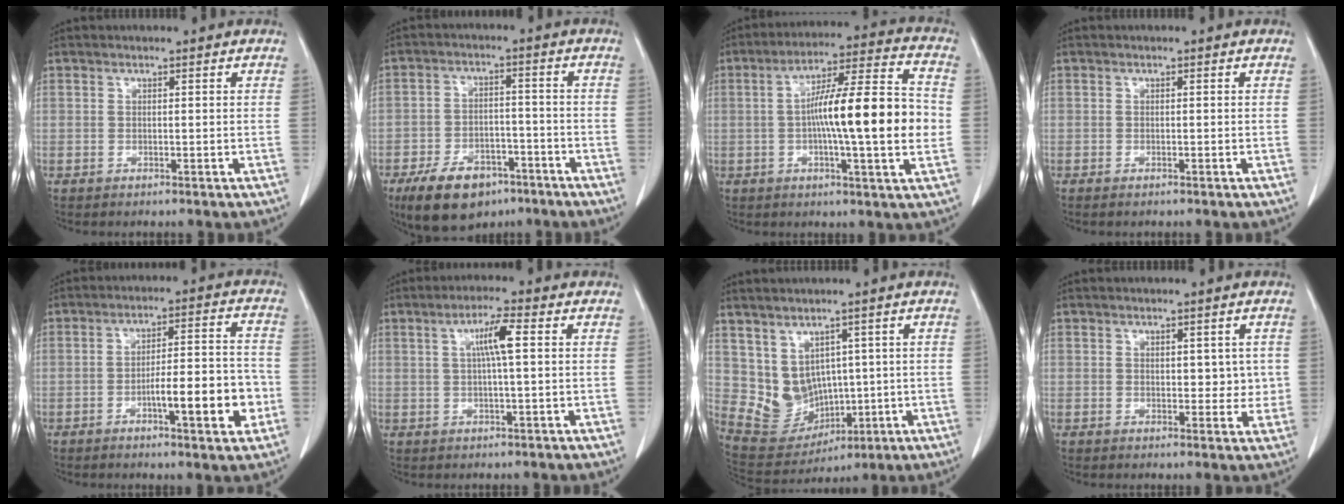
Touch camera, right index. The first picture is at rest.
{"total": 10.9, "force": [-7.2, 5.8, 5.9], "torque": [-0.107, -0.001, -0.117]}
{"total": 16.9, "force": [-0.9, 1.3, 16.8], "torque": [-0.265, 0.012, -0.023]}
{"total": 0.7, "force": [-0.4, 0.2, 0.6], "torque": [-0.010, -0.002, -0.008]}
{"total": 11.0, "force": [-3.7, 2.0, 10.1], "torque": [-0.152, 0.015, -0.054]}
{"total": 5.1, "force": [1.1, 0.3, 5.0], "torque": [-0.092, 0.009, 0.019]}
{"total": 8.2, "force": [1.3, 7.2, 3.8], "torque": [-0.075, 0.017, 0.058]}
{"total": 4.4, "force": [0.5, 2.4, 3.6], "torque": [-0.034, -0.002, 0.007]}